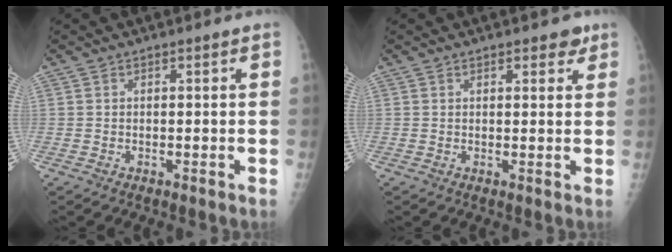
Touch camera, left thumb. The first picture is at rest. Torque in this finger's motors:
{"motor_torque": [-0.15, -0.08, -0.47, -0.02, -0.01]}